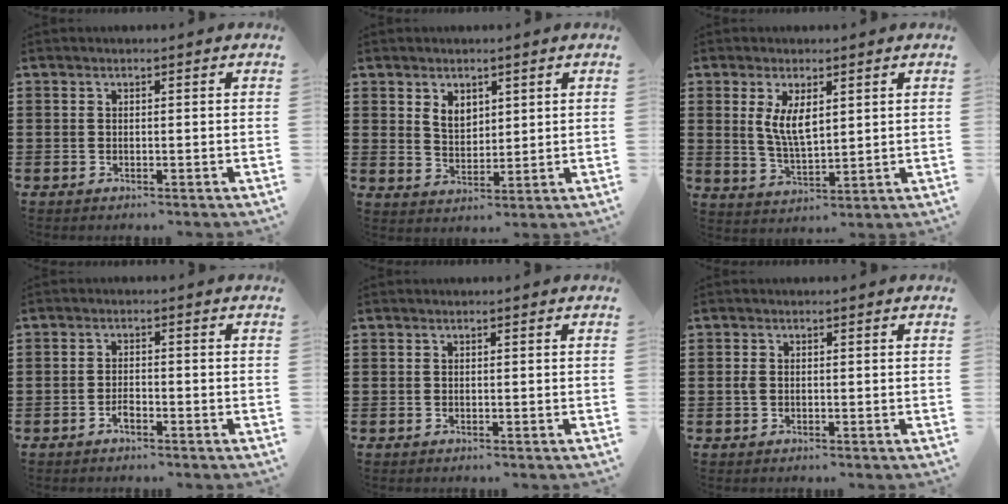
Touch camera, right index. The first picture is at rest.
{"total": 3.6, "force": [2.1, 2.5, 1.5], "torque": [-0.039, 0.010, 0.038]}
{"total": 5.3, "force": [1.5, 2.2, 4.5], "torque": [-0.086, 0.001, 0.025]}
{"total": 1.9, "force": [-1.2, 0.6, 1.2], "torque": [-0.025, 0.001, -0.024]}
{"total": 0.0}
{"total": 1.1, "force": [-0.1, 0.7, 0.8], "torque": [-0.025, 0.002, -0.005]}